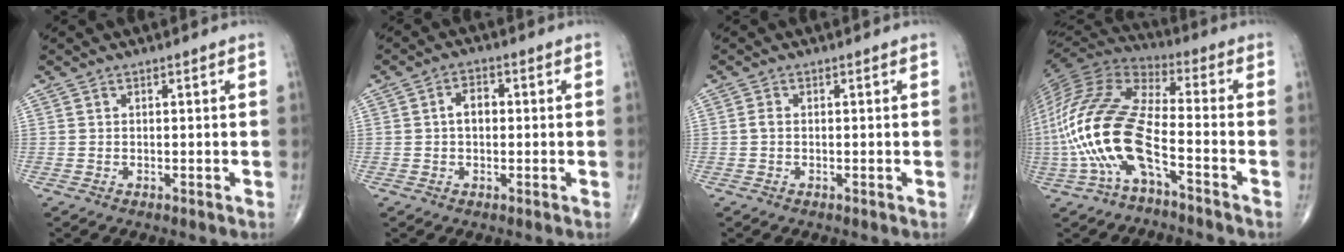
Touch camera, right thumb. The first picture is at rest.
{"total": 3.7, "force": [0.0, 2.5, 2.7], "torque": [-0.038, 0.015, -0.004]}
{"total": 1.0, "force": [-0.1, 0.6, 0.7], "torque": [-0.014, 0.000, -0.005]}
{"total": 19.5, "force": [-6.2, 7.2, 17.0], "torque": [-0.375, 0.052, -0.117]}